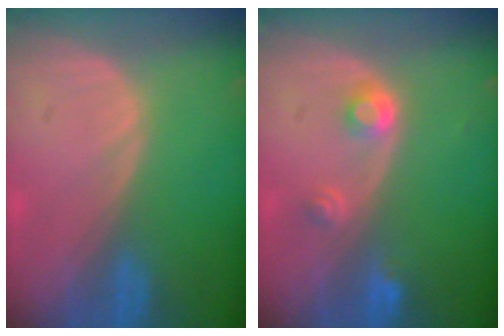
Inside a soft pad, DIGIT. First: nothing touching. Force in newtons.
{"total": 3.0, "press": 2.8, "slide": 1.0}